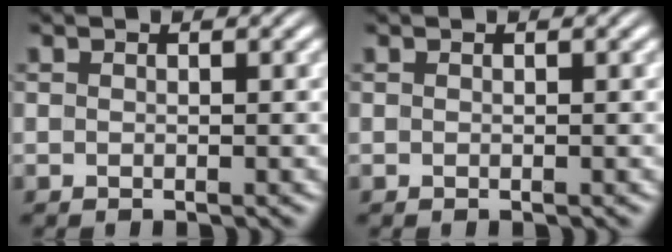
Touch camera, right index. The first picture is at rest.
{"total": 0.0}